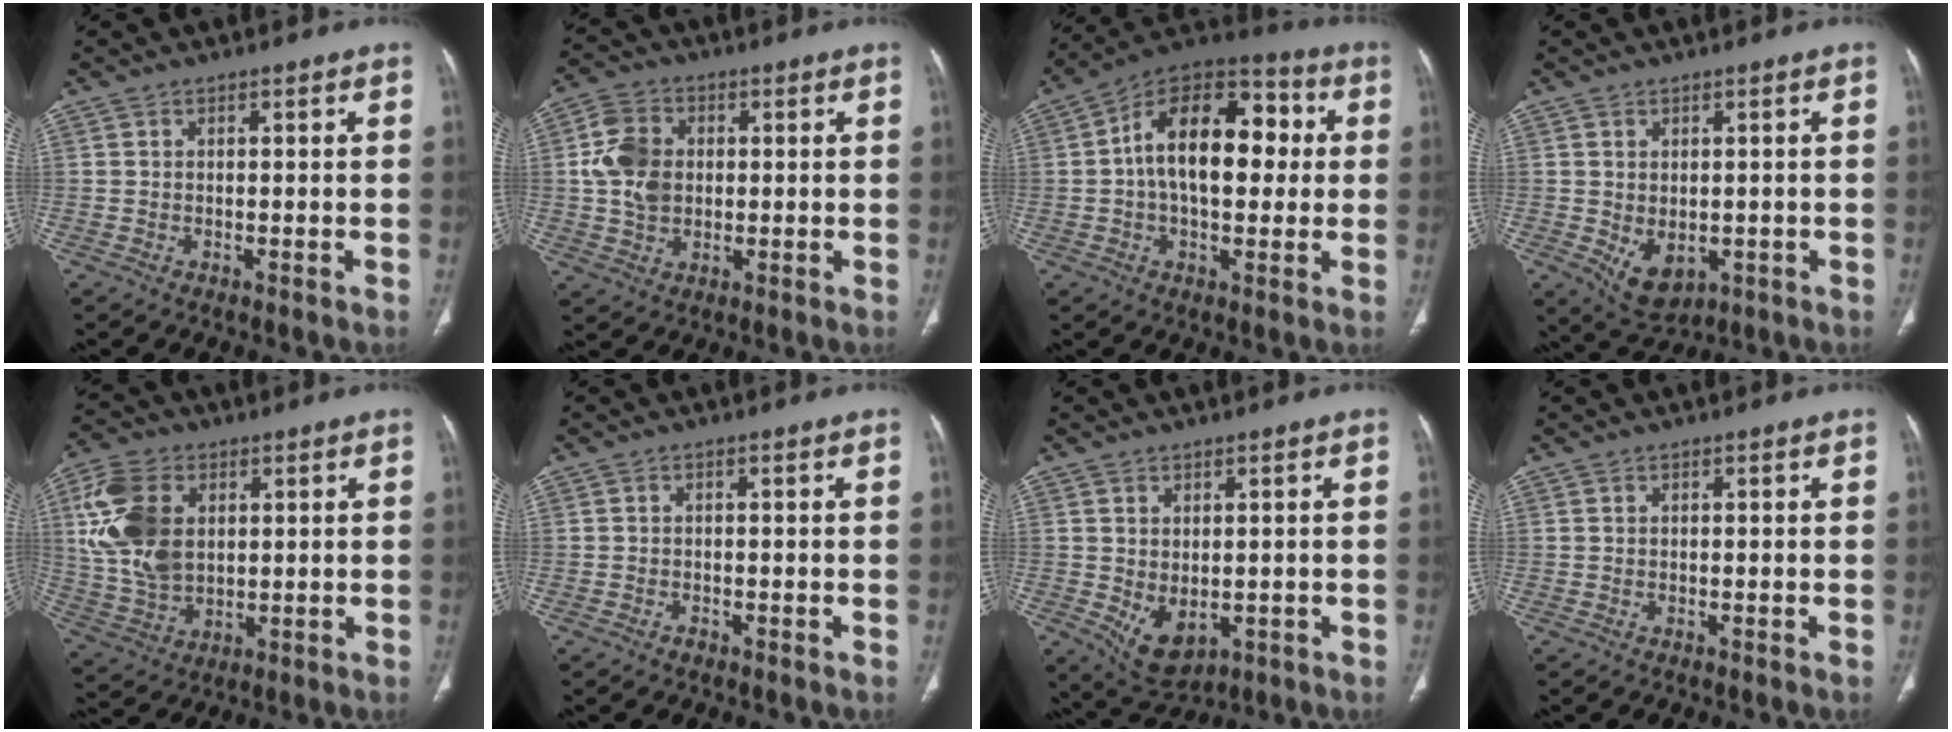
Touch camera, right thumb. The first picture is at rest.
{"total": 9.4, "force": [0.7, 7.2, 6.0], "torque": [-0.104, 0.006, 0.009]}
{"total": 19.3, "force": [1.8, 11.2, 15.7], "torque": [-0.225, 0.036, 0.020]}
{"total": 6.4, "force": [-1.2, 4.3, 4.6], "torque": [-0.060, -0.008, 0.004]}
{"total": 15.2, "force": [3.4, 10.2, 10.7], "torque": [-0.212, -0.003, 0.070]}
{"total": 0.9, "force": [-0.6, 0.6, 0.3], "torque": [-0.004, 0.002, -0.011]}
{"total": 6.6, "force": [-0.9, 4.2, 4.9], "torque": [-0.070, -0.008, 0.009]}
{"total": 0.0}